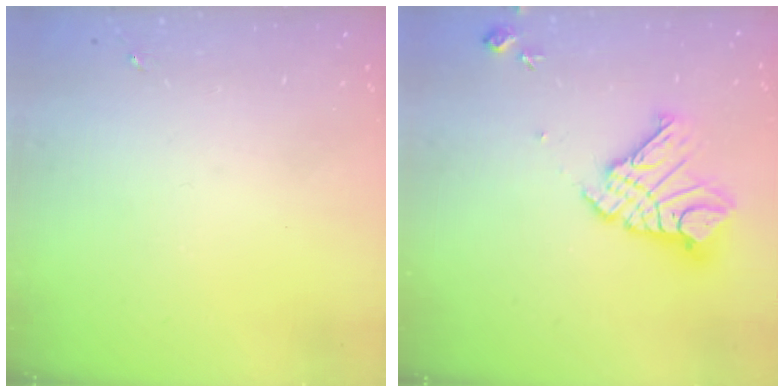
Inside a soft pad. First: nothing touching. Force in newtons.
{"total": 15.2, "press": 15.1, "slide": 1.6}